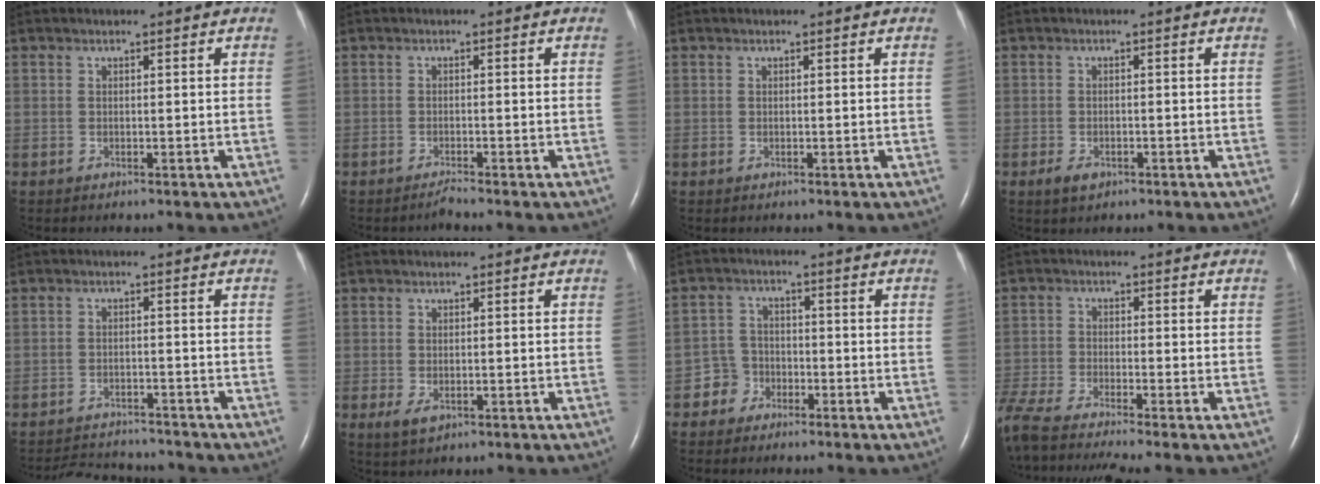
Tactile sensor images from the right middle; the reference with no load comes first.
{"total": 1.0, "force": [-1.0, -0.3, 0.2], "torque": [-0.005, -0.003, -0.016]}
{"total": 0.0}
{"total": 2.3, "force": [-1.3, 1.3, 1.4], "torque": [-0.030, -0.001, -0.016]}
{"total": 8.5, "force": [-8.3, 1.1, 1.3], "torque": [-0.025, 0.000, -0.122]}
{"total": 2.2, "force": [-0.8, 1.1, 1.7], "torque": [-0.036, -0.004, -0.010]}
{"total": 3.7, "force": [-2.2, 3.0, 0.0], "torque": [0.001, 0.014, -0.048]}
{"total": 13.7, "force": [-11.9, 0.0, 6.8], "torque": [-0.145, -0.024, -0.209]}